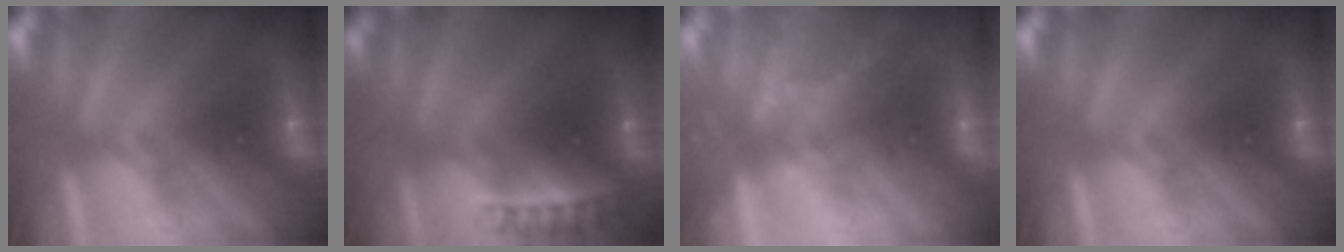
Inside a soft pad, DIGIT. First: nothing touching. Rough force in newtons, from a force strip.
{"total": 2.4}
{"total": 2.3}
{"total": 0.0}